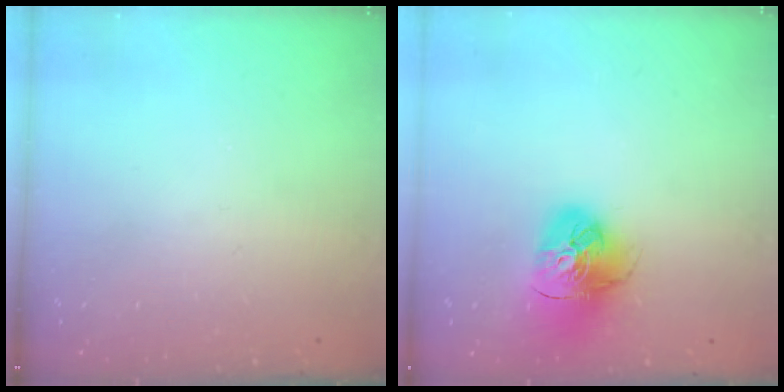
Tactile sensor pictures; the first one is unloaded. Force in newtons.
{"total": 14.9, "press": 14.8, "slide": 1.7}